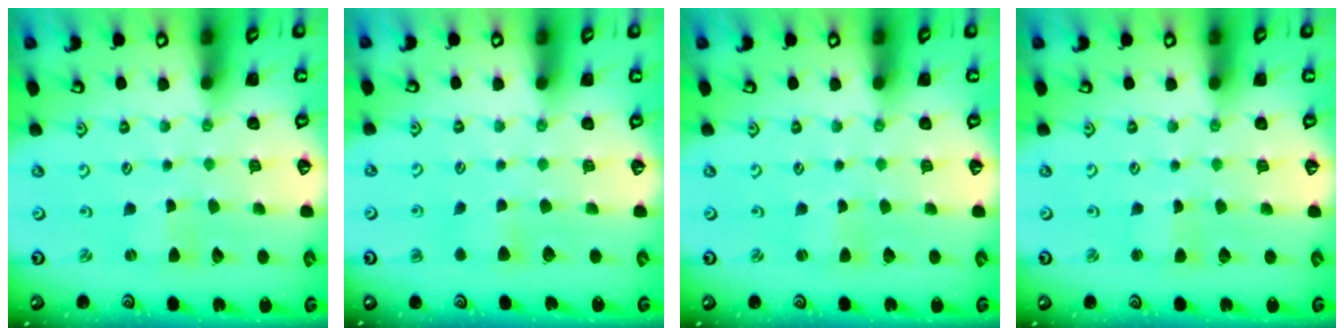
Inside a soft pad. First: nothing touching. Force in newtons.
{"total": 4.8, "press": 4.7, "slide": 1.0}
{"total": 0.9, "press": 0.9, "slide": 0.2}
{"total": 0.7, "press": 0.7, "slide": 0.1}